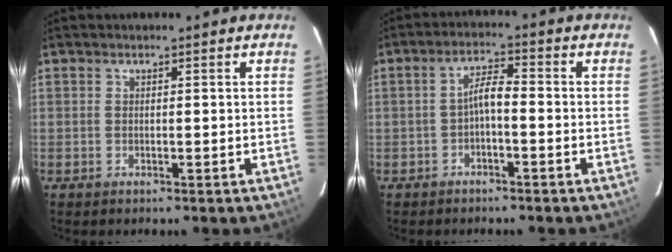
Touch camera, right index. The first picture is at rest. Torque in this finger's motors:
{"motor_torque": [0.75, -0.11, 0.42, 0.09]}